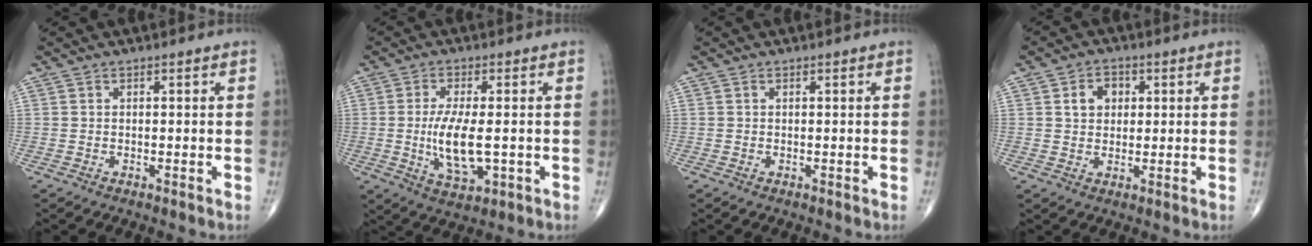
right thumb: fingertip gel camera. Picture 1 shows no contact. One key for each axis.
{"total": 9.2, "fx": -0.9, "fy": 3.6, "fz": 8.4, "tx": -0.159, "ty": -0.014, "tz": -0.009}
{"total": 0.0}
{"total": 4.8, "fx": 1.3, "fy": 3.8, "fz": 2.7, "tx": -0.026, "ty": 0.003, "tz": 0.019}